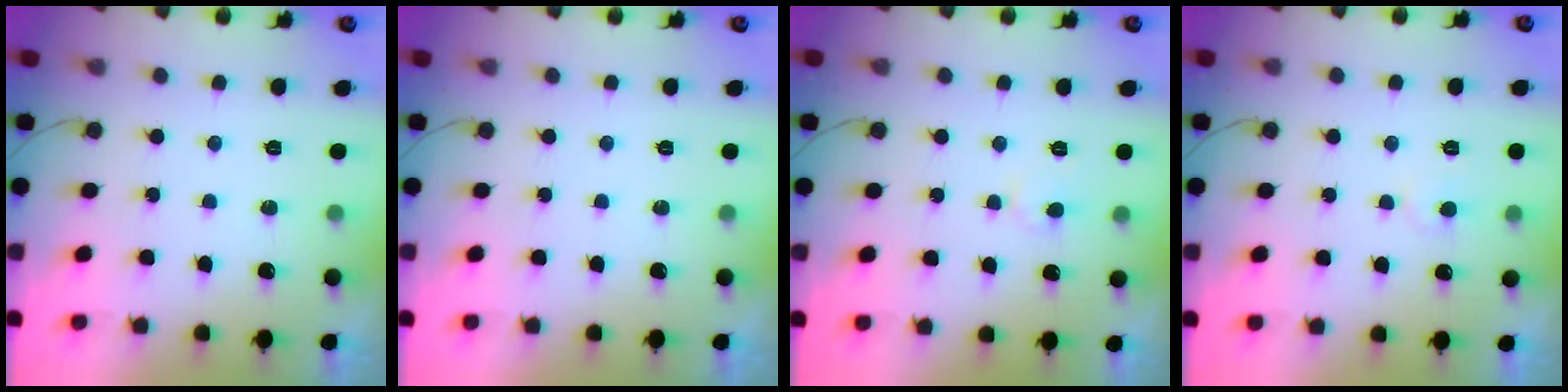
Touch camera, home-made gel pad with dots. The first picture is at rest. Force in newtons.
{"total": 0.0}
{"total": 3.7, "press": 3.7, "slide": 0.3}
{"total": 3.6, "press": 3.6, "slide": 0.4}